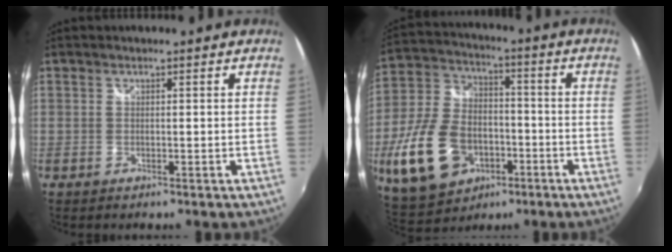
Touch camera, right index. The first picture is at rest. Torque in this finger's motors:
{"motor_torque": [1.57, -0.57, 0.49, 0.20]}